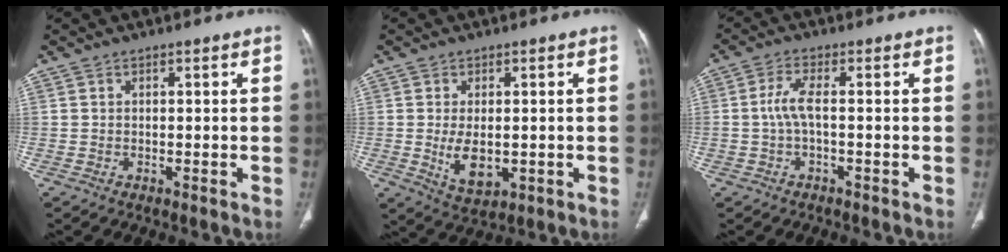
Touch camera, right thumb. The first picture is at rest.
{"total": 6.5, "force": [-0.8, 3.7, 5.4], "torque": [-0.090, -0.014, 0.000]}
{"total": 4.0, "force": [-0.4, 1.2, 3.8], "torque": [-0.094, 0.010, -0.012]}